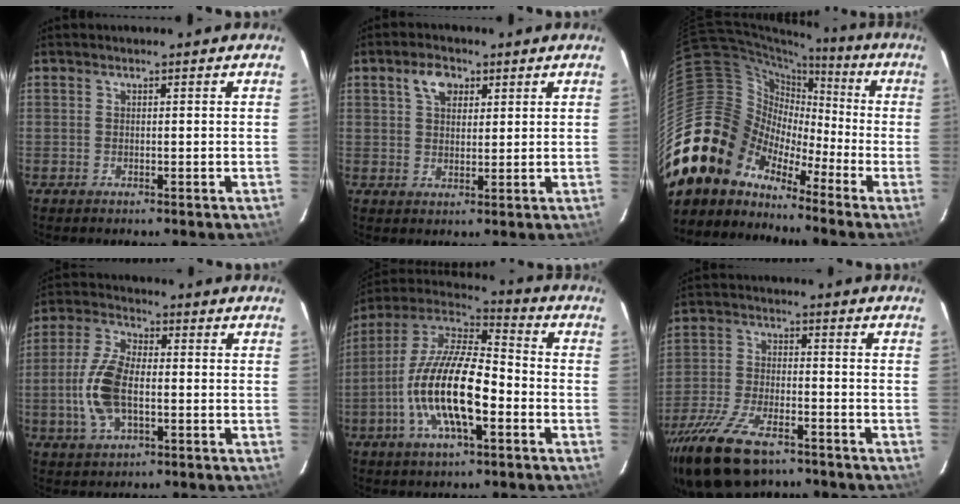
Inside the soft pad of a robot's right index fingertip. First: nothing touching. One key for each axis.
{"total": 4.9, "fx": 2.4, "fy": 3.1, "fz": 2.9, "tx": -0.049, "ty": 0.014, "tz": 0.042}
{"total": 15.2, "fx": -10.6, "fy": 10.5, "fz": 2.9, "tx": -0.076, "ty": 0.038, "tz": -0.213}
{"total": 11.0, "fx": -1.8, "fy": 5.5, "fz": 9.4, "tx": -0.205, "ty": 0.006, "tz": -0.035}
{"total": 18.5, "fx": -5.5, "fy": 6.3, "fz": 16.5, "tx": -0.325, "ty": -0.009, "tz": -0.112}
{"total": 15.6, "fx": -11.3, "fy": 6.3, "fz": 8.7, "tx": -0.199, "ty": -0.031, "tz": -0.208}